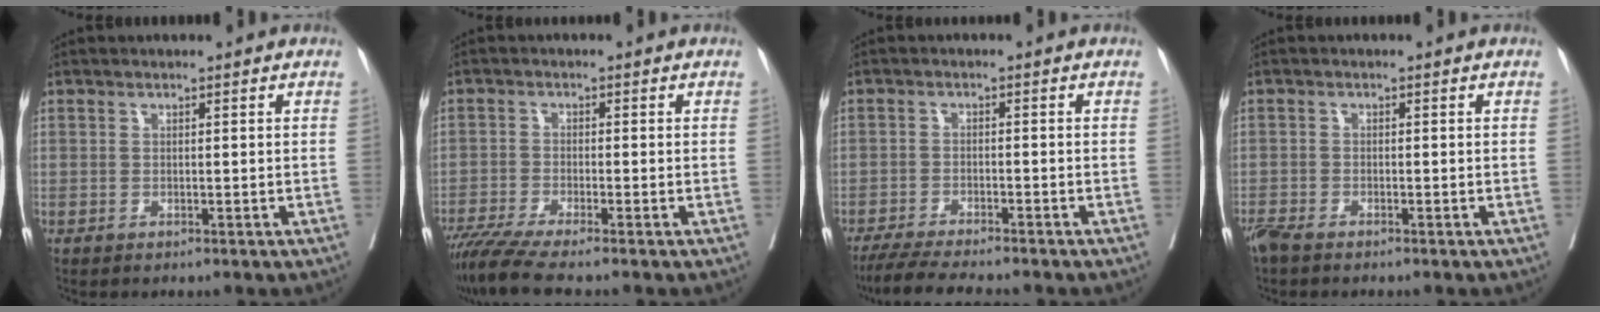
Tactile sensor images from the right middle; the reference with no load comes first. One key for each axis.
{"total": 6.4, "fx": -5.4, "fy": -0.7, "fz": 3.5, "tx": -0.055, "ty": -0.020, "tz": -0.095}
{"total": 8.7, "fx": -7.6, "fy": 0.5, "fz": 4.1, "tx": -0.062, "ty": -0.021, "tz": -0.123}
{"total": 2.4, "fx": -2.1, "fy": 0.5, "fz": 1.0, "tx": -0.023, "ty": -0.007, "tz": -0.042}